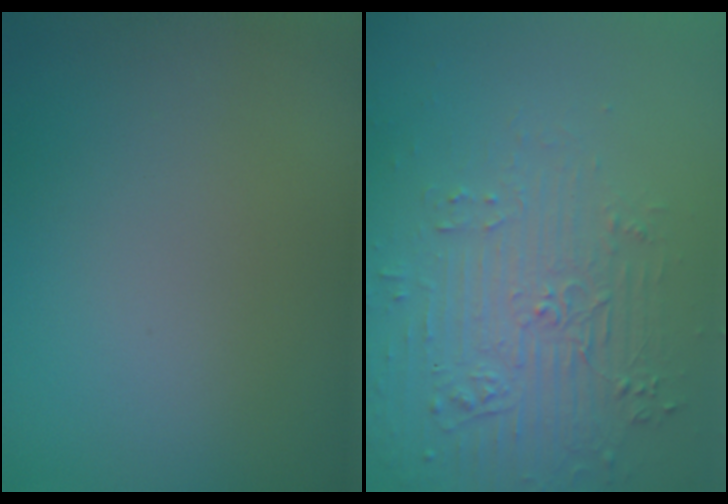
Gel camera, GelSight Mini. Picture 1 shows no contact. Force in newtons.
{"total": 4.6, "press": 3.2, "slide": 3.2}